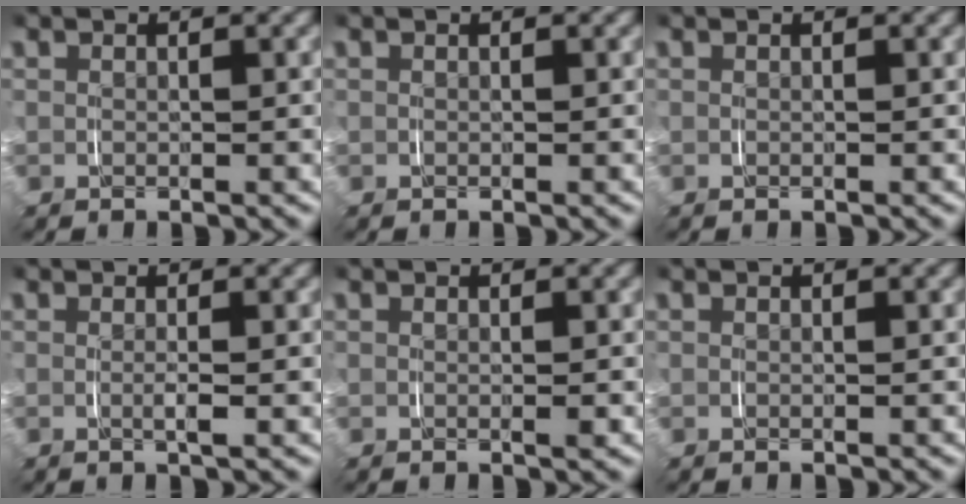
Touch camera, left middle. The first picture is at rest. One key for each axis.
{"total": 0.0}
{"total": 0.0}
{"total": 1.0, "fx": -0.1, "fy": -0.2, "fz": 1.0, "tx": -0.022, "ty": -0.005, "tz": 0.000}
{"total": 0.5, "fx": 0.0, "fy": -0.1, "fz": 0.5, "tx": -0.004, "ty": -0.001, "tz": 0.001}
{"total": 0.0}